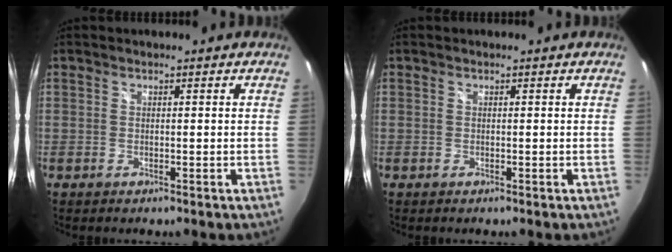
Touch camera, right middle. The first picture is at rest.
{"total": 0.0}